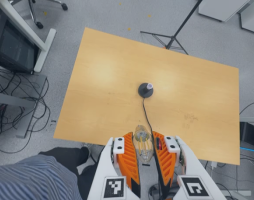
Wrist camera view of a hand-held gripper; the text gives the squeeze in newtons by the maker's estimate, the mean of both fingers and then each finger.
{"total": 19.0, "left": 22.4, "right": 15.5}